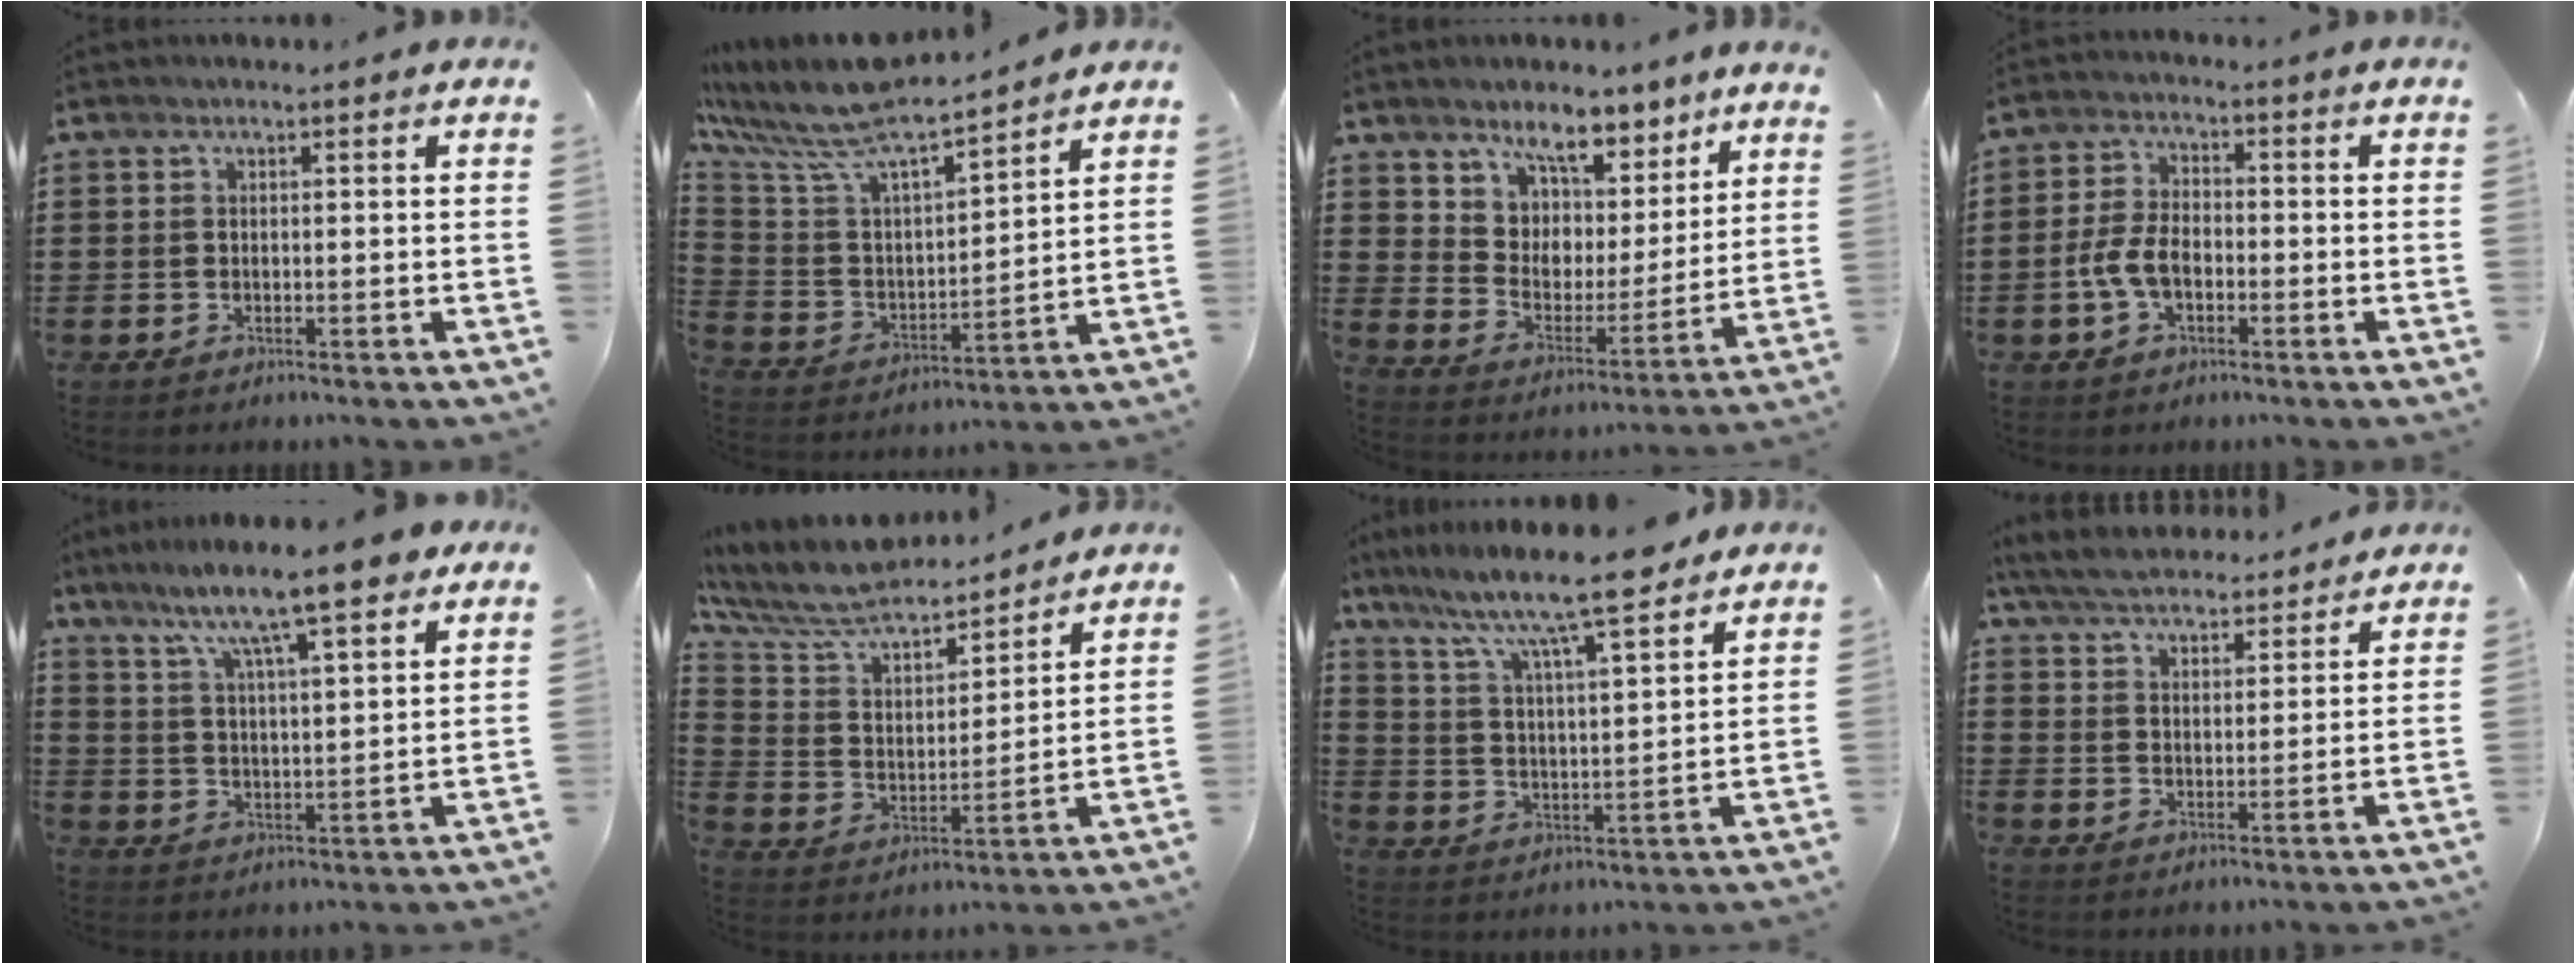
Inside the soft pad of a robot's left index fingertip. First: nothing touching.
{"total": 9.1, "force": [8.1, 0.9, 3.9], "torque": [-0.114, -0.060, 0.136]}
{"total": 6.0, "force": [5.1, 3.0, -0.8], "torque": [-0.023, -0.053, 0.090]}
{"total": 5.5, "force": [-1.8, 3.0, 4.2], "torque": [-0.107, -0.002, -0.041]}
{"total": 9.5, "force": [7.8, 0.9, 5.5], "torque": [-0.120, -0.046, 0.125]}
{"total": 8.5, "force": [7.7, 1.9, 2.9], "torque": [-0.094, -0.058, 0.130]}
{"total": 9.1, "force": [7.8, 0.5, 4.6], "torque": [-0.110, -0.050, 0.128]}
{"total": 5.7, "force": [5.5, 0.9, 1.2], "torque": [-0.048, -0.026, 0.096]}